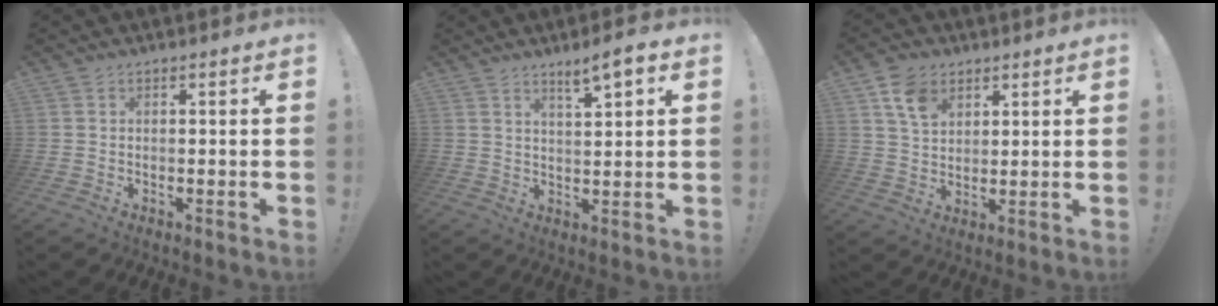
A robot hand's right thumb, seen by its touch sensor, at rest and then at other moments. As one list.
[{"total": 5.9, "force": [3.9, 0.8, 4.3], "torque": [-0.058, -0.023, 0.059]}, {"total": 9.0, "force": [5.1, 6.0, 4.3], "torque": [-0.070, -0.016, 0.098]}]